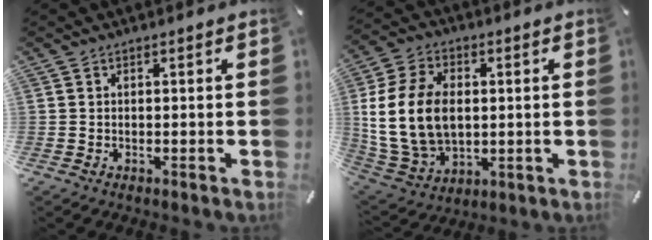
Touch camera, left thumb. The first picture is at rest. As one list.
[{"total": 17.0, "force": [1.1, 12.5, 11.4], "torque": [-0.253, 0.005, 0.019]}]